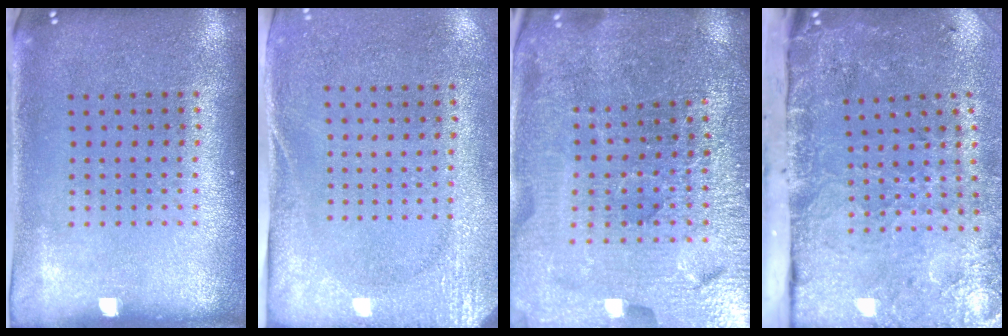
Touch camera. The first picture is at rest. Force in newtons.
{"total": 2.8, "press": 2.2, "slide": 1.7}
{"total": 4.4, "press": 4.2, "slide": 1.1}
{"total": 5.0, "press": 3.7, "slide": 3.4}